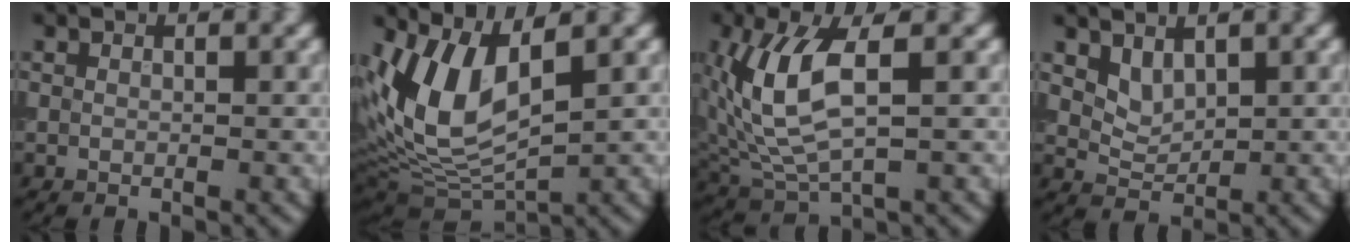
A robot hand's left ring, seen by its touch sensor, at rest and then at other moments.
{"total": 8.8, "force": [1.9, 4.3, 7.4], "torque": [-0.164, -0.006, 0.036]}
{"total": 7.0, "force": [1.0, 3.2, 6.2], "torque": [-0.142, -0.001, 0.021]}
{"total": 1.8, "force": [1.2, 1.0, 0.8], "torque": [-0.014, -0.006, 0.028]}